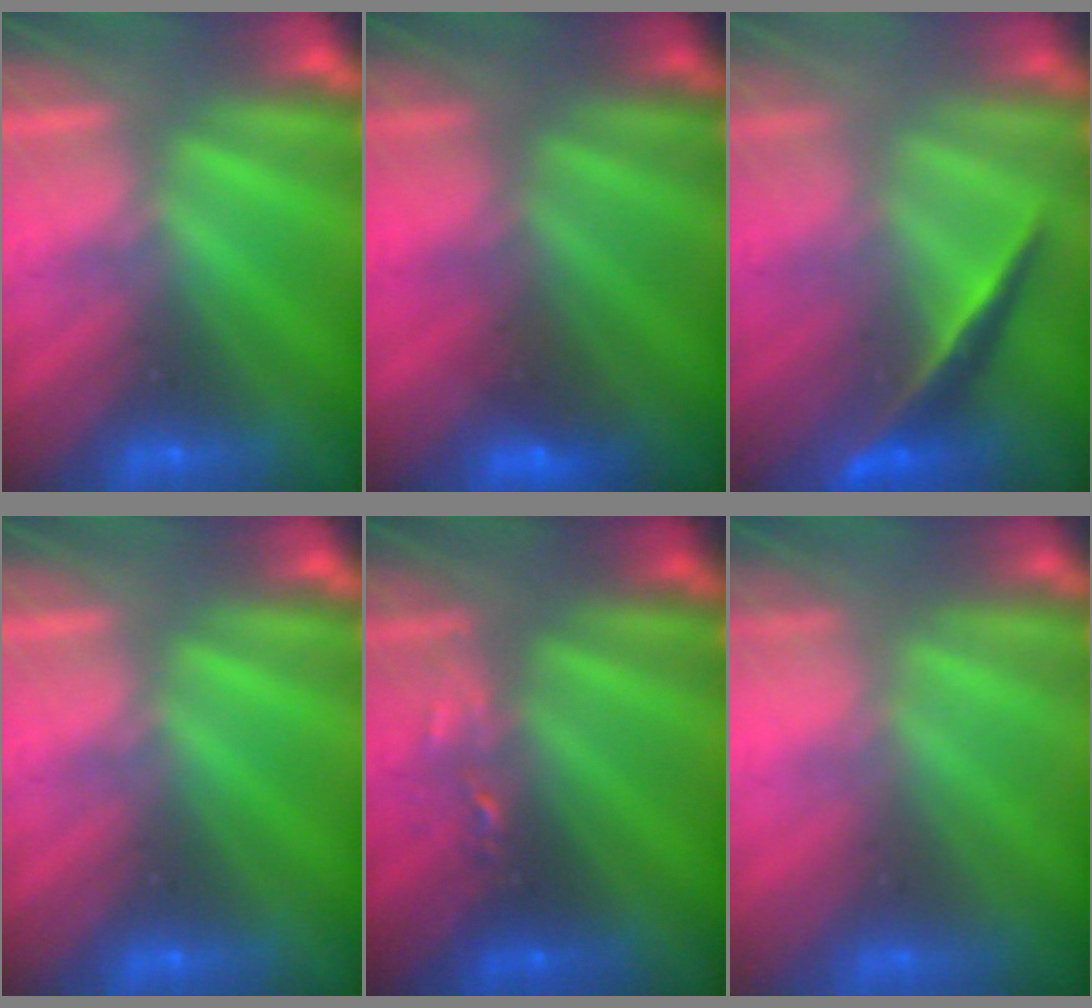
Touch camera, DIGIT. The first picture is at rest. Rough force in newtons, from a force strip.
{"total": 1.4}
{"total": 2.0}
{"total": 0.0}
{"total": 2.4}
{"total": 2.4}